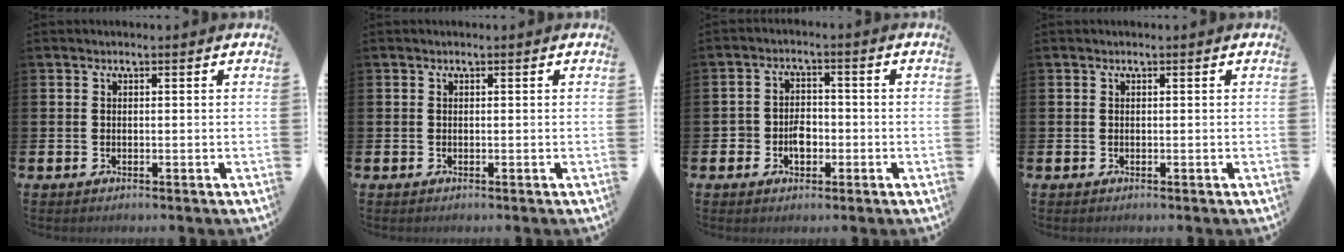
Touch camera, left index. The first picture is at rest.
{"total": 0.0}
{"total": 3.5, "force": [-1.1, 2.7, 1.9], "torque": [-0.026, 0.000, -0.026]}
{"total": 0.0}